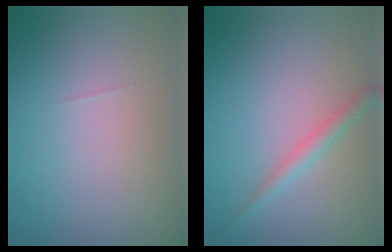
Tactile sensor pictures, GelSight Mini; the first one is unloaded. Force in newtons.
{"total": 1.7, "press": 1.7, "slide": 0.1}